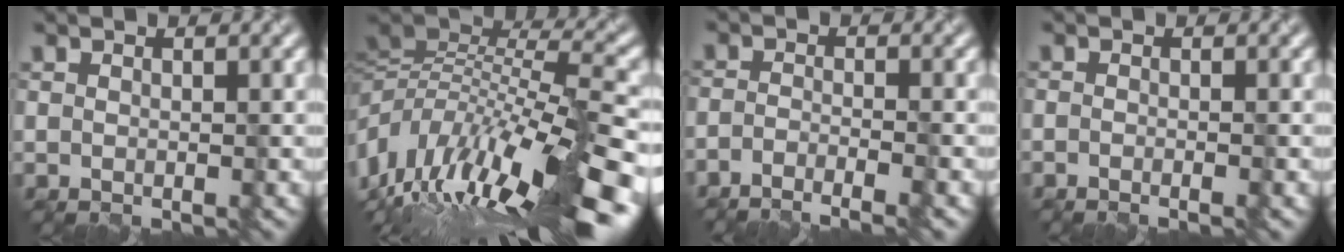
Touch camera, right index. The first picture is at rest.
{"total": 14.8, "force": [-4.1, 4.9, 13.3], "torque": [-0.237, 0.012, -0.064]}
{"total": 4.2, "force": [-3.4, 0.9, 2.4], "torque": [-0.035, -0.005, -0.055]}
{"total": 1.2, "force": [-0.7, 0.5, 0.9], "torque": [-0.001, -0.005, -0.014]}